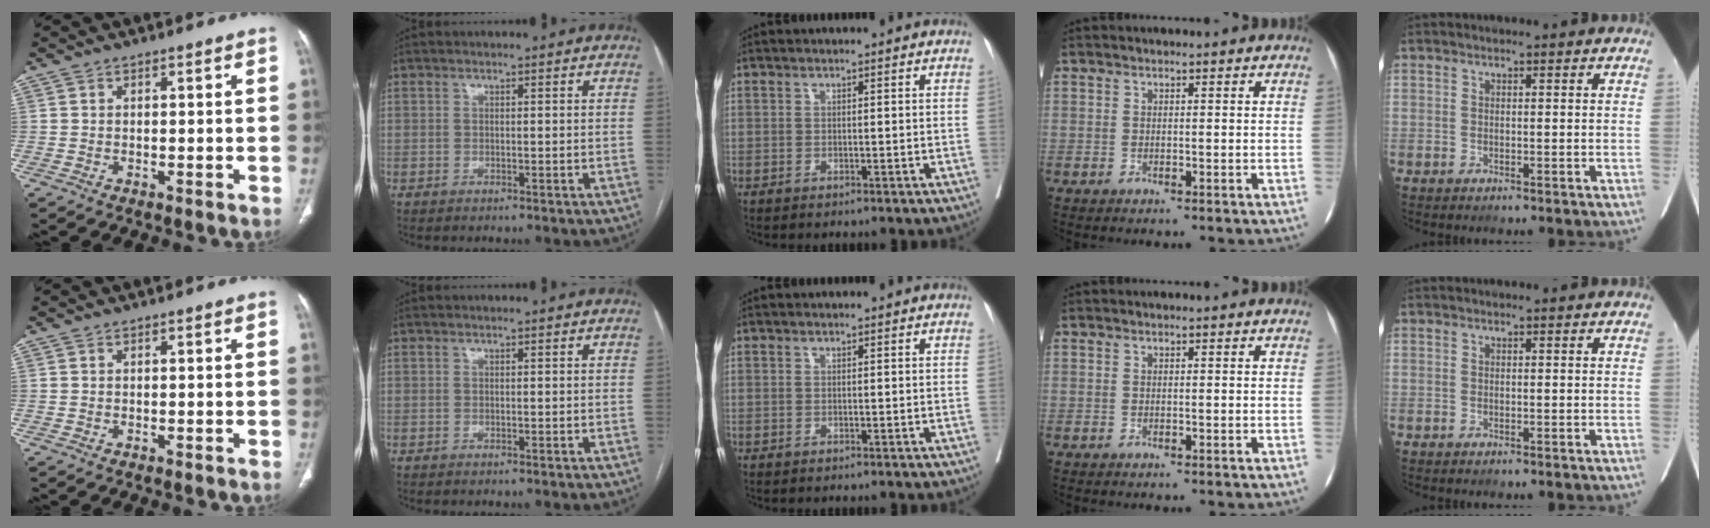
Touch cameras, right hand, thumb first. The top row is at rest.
{}